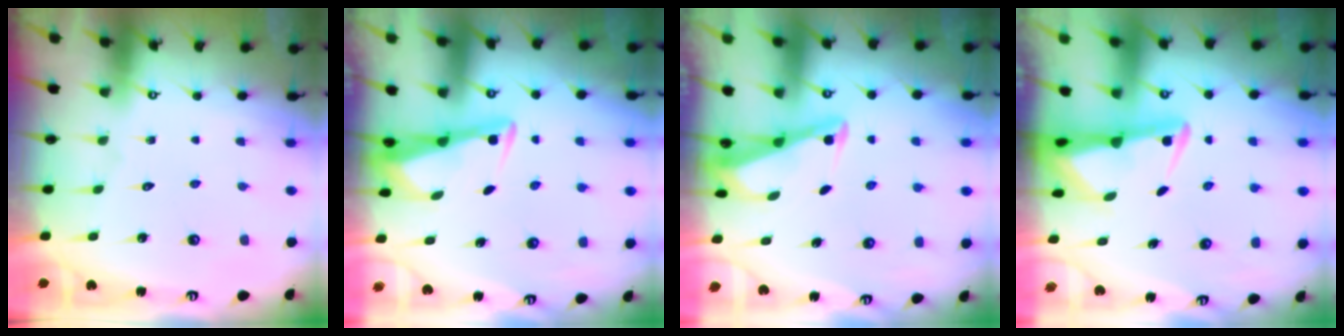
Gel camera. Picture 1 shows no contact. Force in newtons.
{"total": 3.4, "press": 3.4, "slide": 0.4}
{"total": 2.7, "press": 2.7, "slide": 0.3}
{"total": 3.4, "press": 3.4, "slide": 0.7}